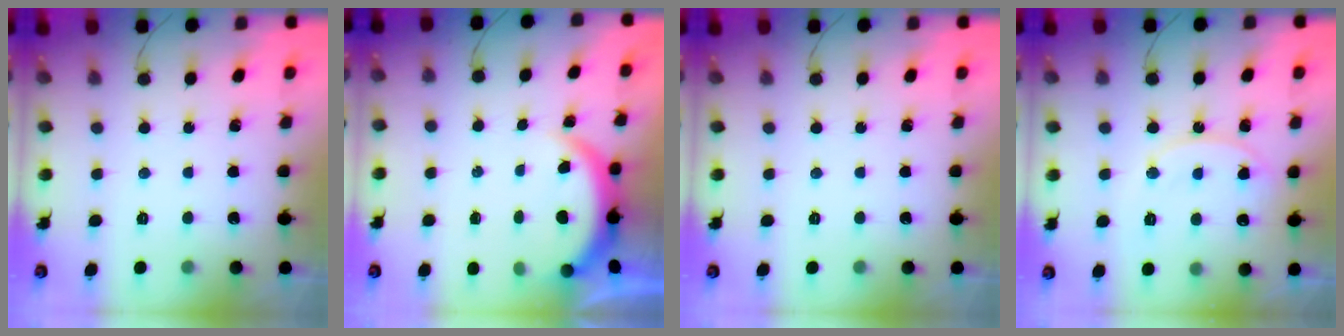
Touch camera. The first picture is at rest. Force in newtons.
{"total": 3.8, "press": 3.8, "slide": 0.3}
{"total": 0.0}
{"total": 10.5, "press": 10.5, "slide": 0.5}